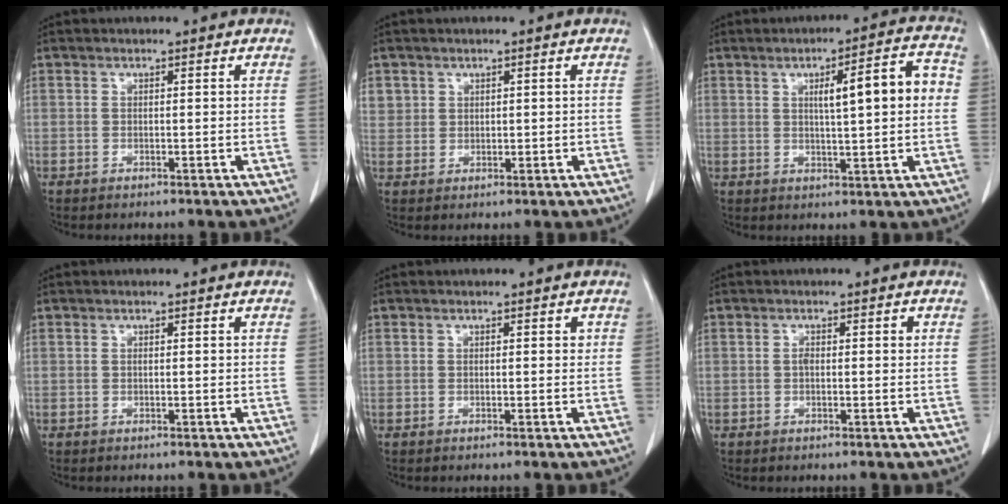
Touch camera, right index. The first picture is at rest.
{"total": 3.0, "force": [1.3, 2.7, 0.3], "torque": [0.003, 0.006, 0.027]}
{"total": 9.5, "force": [1.4, 1.1, 9.3], "torque": [-0.134, 0.019, 0.022]}
{"total": 0.0}
{"total": 0.7, "force": [0.3, 0.4, 0.5], "torque": [-0.002, 0.003, 0.002]}
{"total": 1.5, "force": [0.1, 0.7, 1.4], "torque": [-0.026, 0.008, 0.002]}